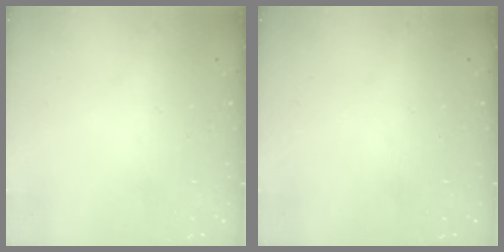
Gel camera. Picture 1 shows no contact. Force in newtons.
{"total": 0.0}